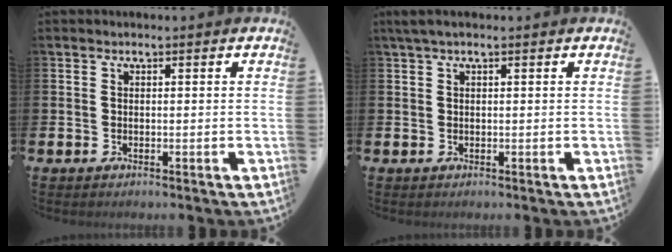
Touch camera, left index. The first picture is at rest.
{"total": 1.3, "force": [0.7, 0.2, 1.1], "torque": [-0.025, 0.006, 0.012]}